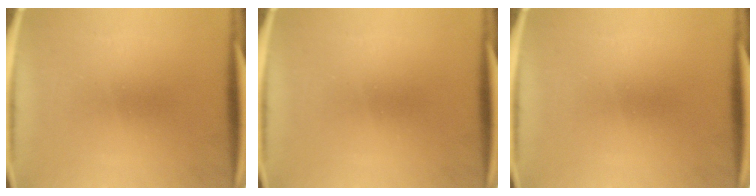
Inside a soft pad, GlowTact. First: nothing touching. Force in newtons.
{"total": 0.0}
{"total": 0.0}